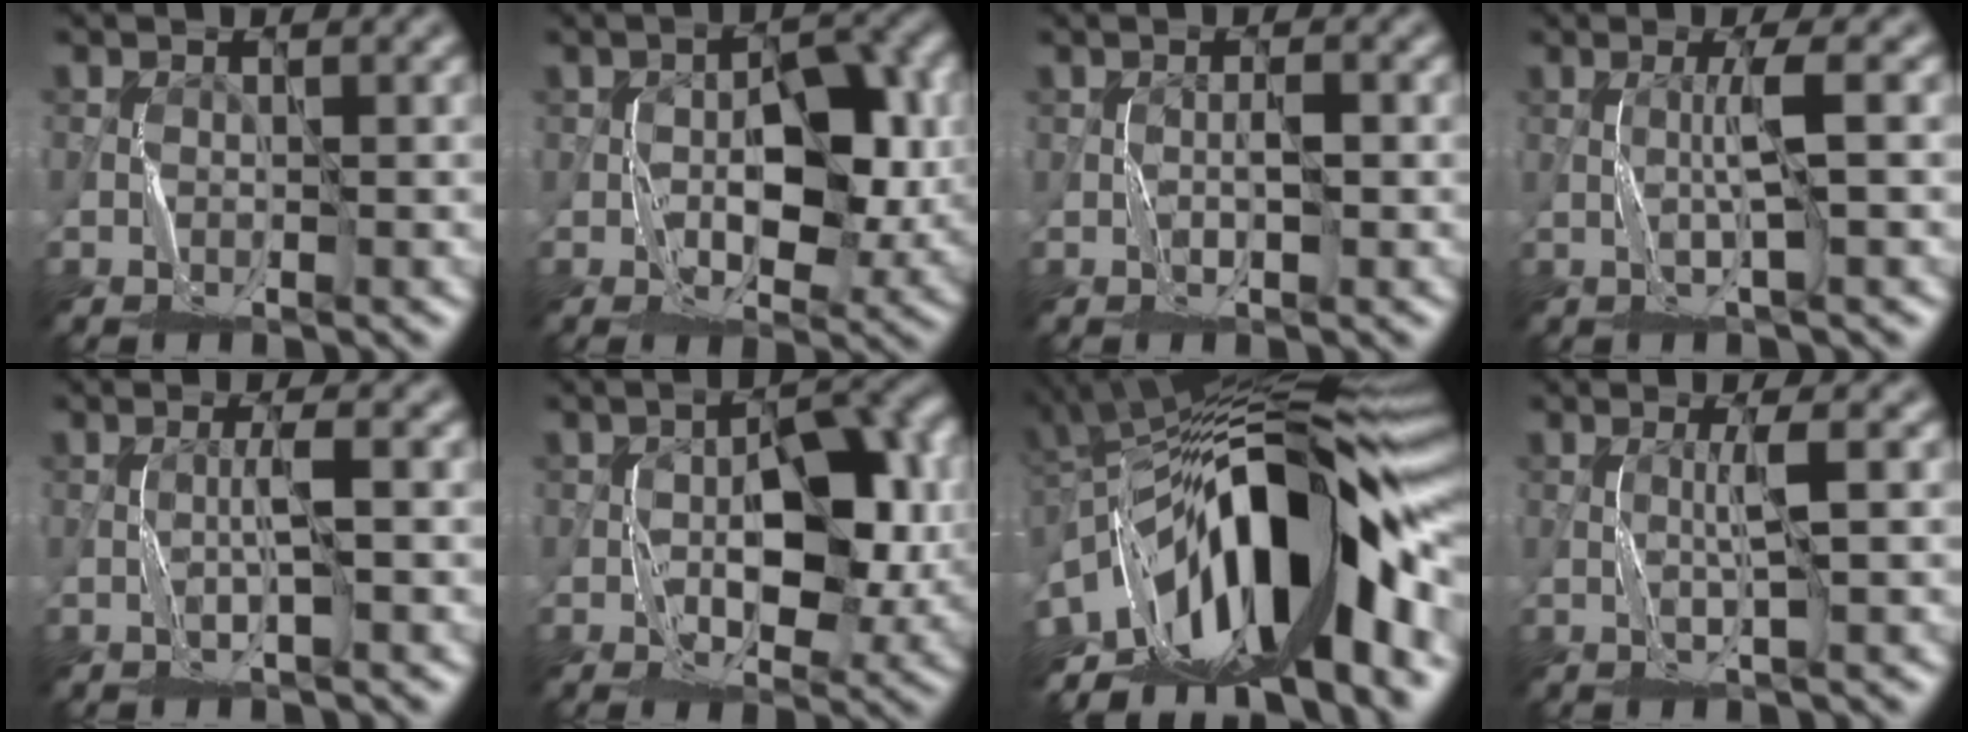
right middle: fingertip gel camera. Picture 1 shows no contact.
{"total": 7.3, "force": [-0.7, 3.8, 6.2], "torque": [-0.085, 0.005, -0.011]}
{"total": 1.3, "force": [-0.2, 0.4, 1.2], "torque": [-0.017, 0.002, -0.003]}
{"total": 2.3, "force": [0.2, -0.2, 2.3], "torque": [-0.042, 0.000, 0.003]}
{"total": 1.6, "force": [-0.1, -0.2, 1.6], "torque": [-0.027, 0.004, -0.004]}
{"total": 8.2, "force": [-0.8, 4.2, 7.1], "torque": [-0.102, 0.011, -0.012]}
{"total": 15.9, "force": [-5.0, 6.4, 13.7], "torque": [-0.191, 0.026, -0.103]}
{"total": 1.8, "force": [0.4, -0.2, 1.8], "torque": [-0.035, -0.001, 0.006]}